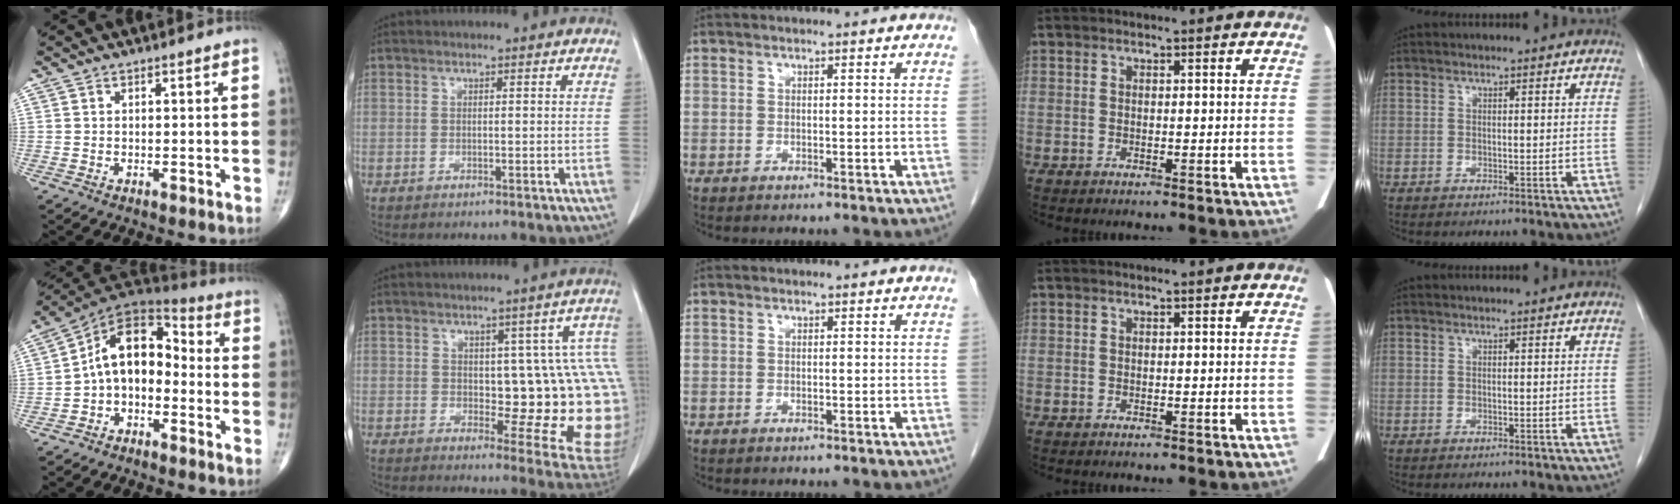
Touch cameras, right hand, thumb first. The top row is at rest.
{"thumb": {"total": 12.1, "force": [-1.9, 7.9, 8.9], "torque": [-0.119, 0.063, -0.049]}, "index": {"total": 15.1, "force": [0.4, 5.7, 13.9], "torque": [-0.113, 0.011, 0.014]}}